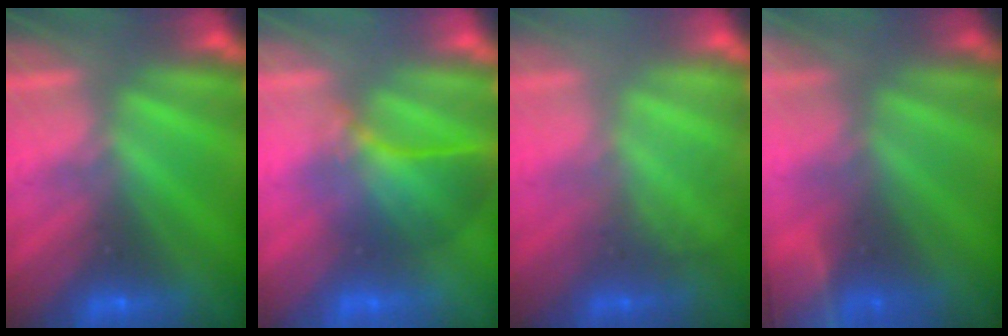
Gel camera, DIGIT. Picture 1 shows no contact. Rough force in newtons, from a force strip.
{"total": 3.8}
{"total": 2.5}
{"total": 6.0}